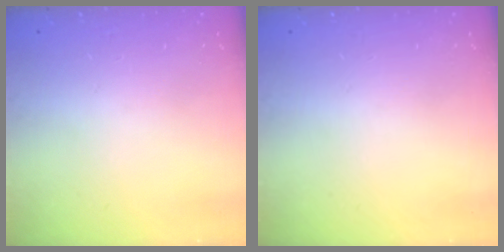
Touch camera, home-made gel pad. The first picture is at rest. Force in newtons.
{"total": 0.0}